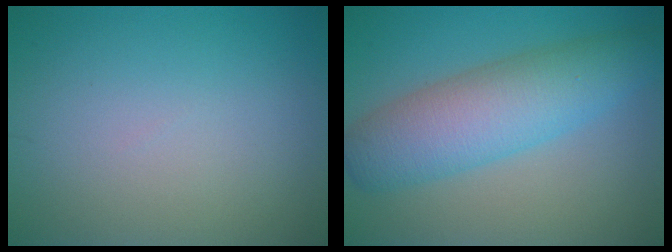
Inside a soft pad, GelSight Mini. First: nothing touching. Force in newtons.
{"total": 7.2, "press": 7.2, "slide": 0.3}